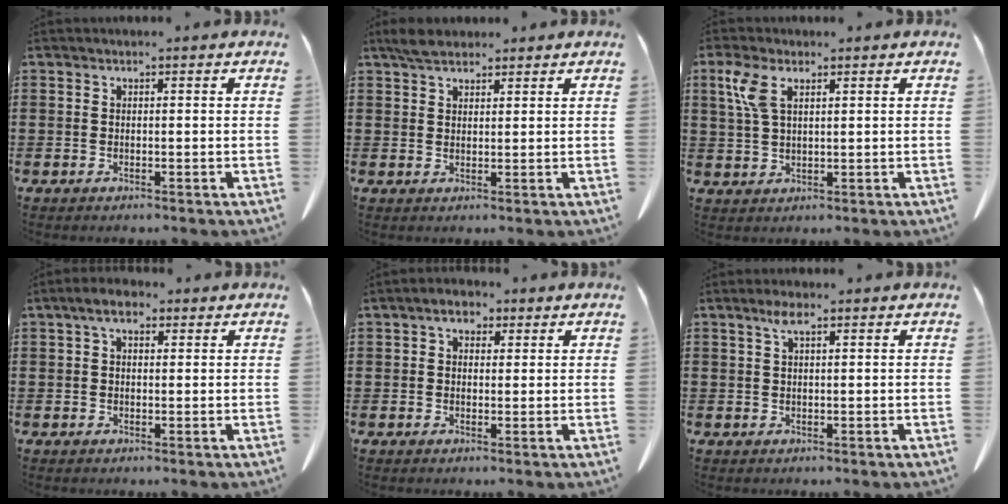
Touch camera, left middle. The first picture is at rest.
{"total": 3.4, "force": [2.8, 1.2, 1.4], "torque": [-0.035, 0.006, 0.053]}
{"total": 5.2, "force": [2.4, 2.1, 4.1], "torque": [-0.100, 0.004, 0.041]}
{"total": 3.8, "force": [2.1, 1.7, 2.6], "torque": [-0.051, 0.009, 0.034]}
{"total": 3.0, "force": [1.8, 1.8, 1.7], "torque": [-0.035, 0.009, 0.029]}
{"total": 2.3, "force": [1.1, 0.9, 1.8], "torque": [-0.042, 0.007, 0.019]}